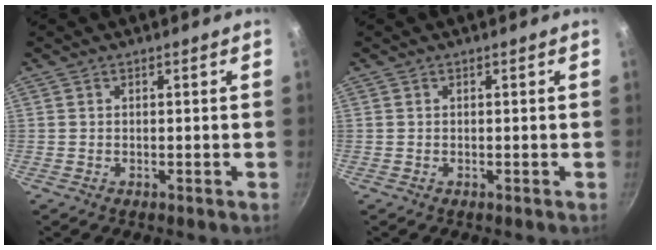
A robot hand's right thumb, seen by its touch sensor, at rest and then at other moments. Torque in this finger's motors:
{"motor_torque": [-0.14, 0.15, 0.00, 0.00, 0.00]}